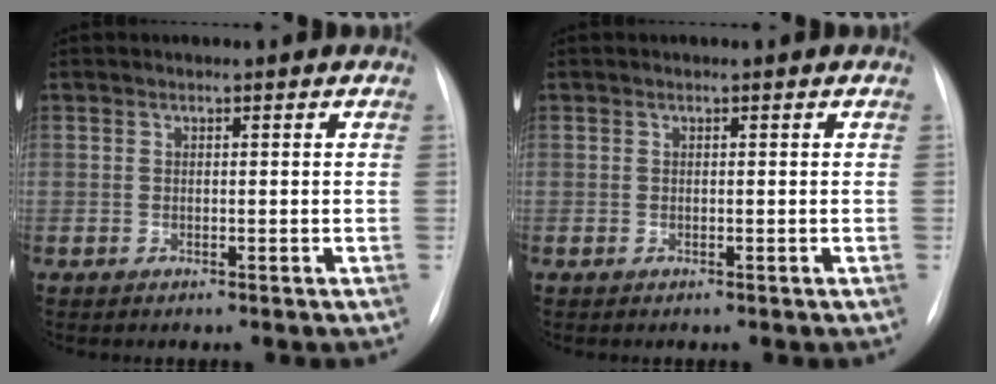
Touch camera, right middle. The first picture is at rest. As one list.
[{"total": 0.0}]